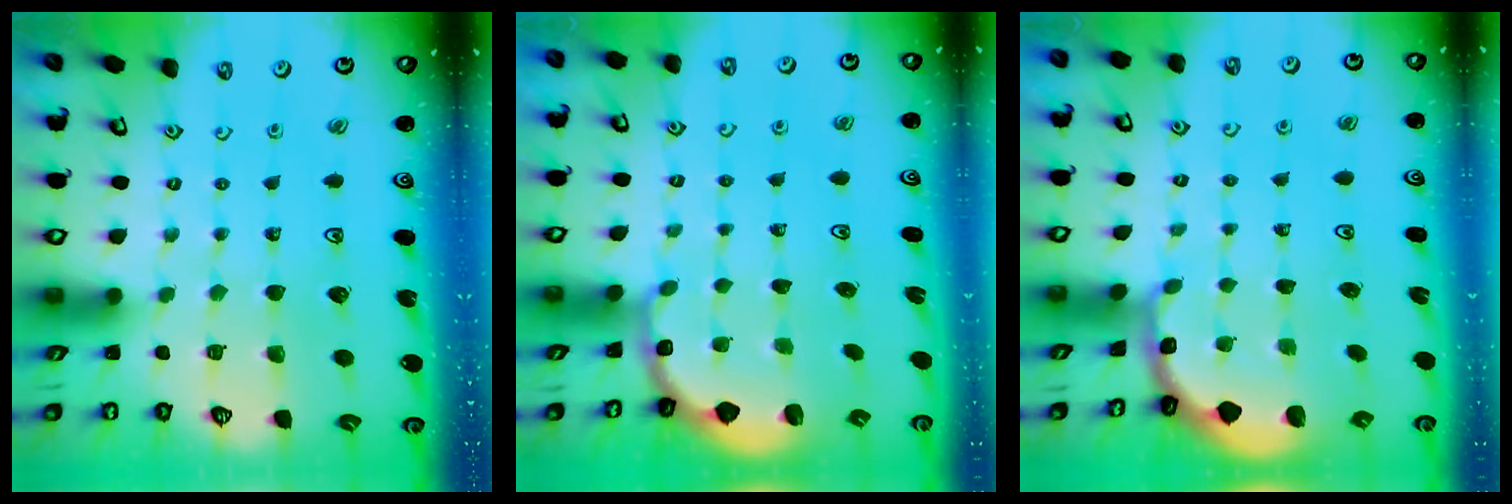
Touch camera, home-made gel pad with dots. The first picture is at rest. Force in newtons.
{"total": 2.7, "press": 2.2, "slide": 1.5}
{"total": 1.7, "press": 1.7, "slide": 0.4}